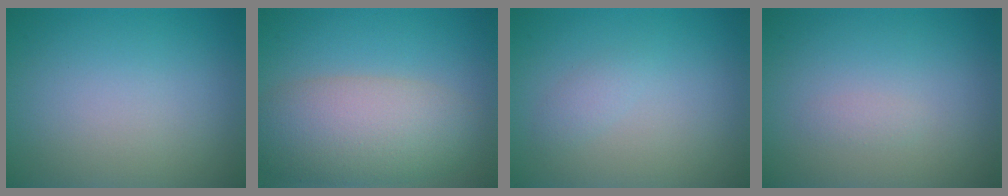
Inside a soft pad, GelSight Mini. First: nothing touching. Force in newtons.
{"total": 7.2, "press": 7.2, "slide": 0.7}
{"total": 1.0, "press": 1.0, "slide": 0.1}
{"total": 0.6, "press": 0.6, "slide": 0.1}